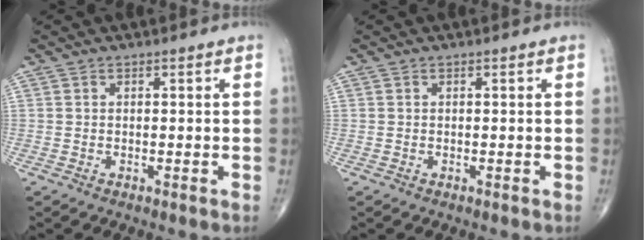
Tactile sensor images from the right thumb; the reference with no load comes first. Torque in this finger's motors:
{"motor_torque": [0.02, 0.02, 0.00, 0.00, 0.00]}